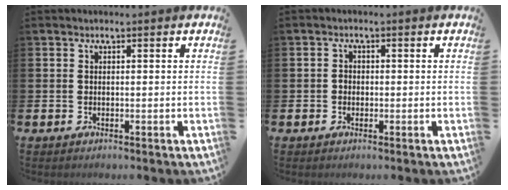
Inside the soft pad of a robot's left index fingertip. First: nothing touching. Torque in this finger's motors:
{"motor_torque": [-0.02, 0.09, -0.01, -0.01]}